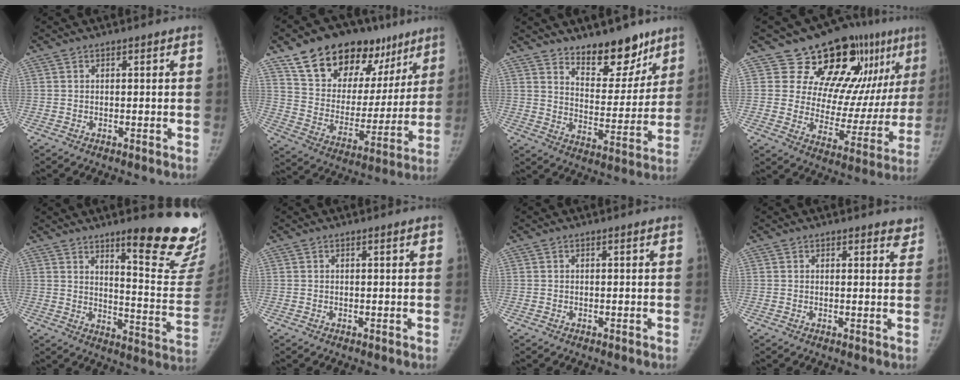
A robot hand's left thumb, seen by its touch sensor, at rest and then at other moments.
{"total": 25.5, "force": [15.8, 14.5, 13.8], "torque": [-0.172, -0.030, 0.259]}
{"total": 13.5, "force": [10.2, 6.1, 6.4], "torque": [-0.042, -0.077, 0.164]}
{"total": 20.8, "force": [11.7, 10.7, 13.4], "torque": [-0.107, -0.050, 0.171]}
{"total": 21.0, "force": [14.9, 3.9, 14.2], "torque": [-0.144, -0.126, 0.196]}
{"total": 0.8, "force": [0.5, 0.1, 0.6], "torque": [-0.006, -0.001, 0.006]}
{"total": 0.0}
{"total": 3.3, "force": [2.8, 1.3, 1.0], "torque": [0.023, -0.012, 0.024]}